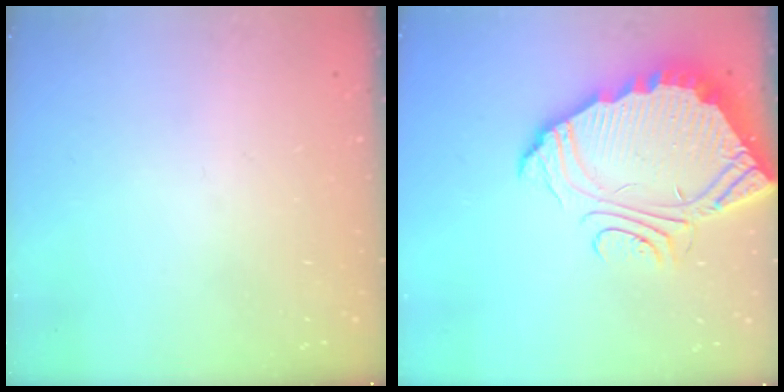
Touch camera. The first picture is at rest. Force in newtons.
{"total": 9.5, "press": 9.5, "slide": 0.8}